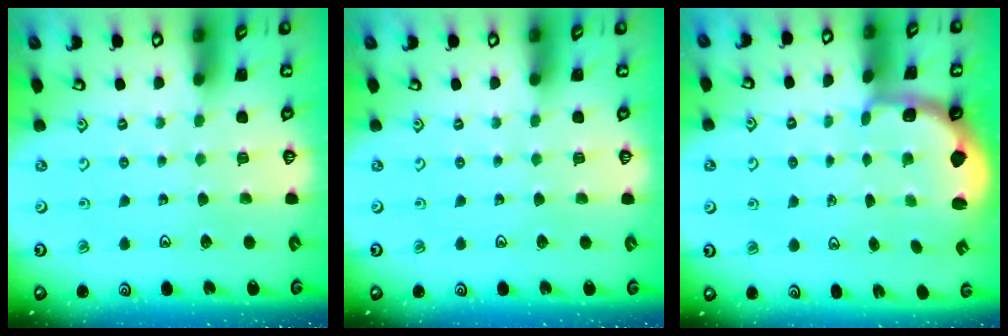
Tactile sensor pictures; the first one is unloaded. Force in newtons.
{"total": 0.0}
{"total": 2.4, "press": 1.1, "slide": 2.1}